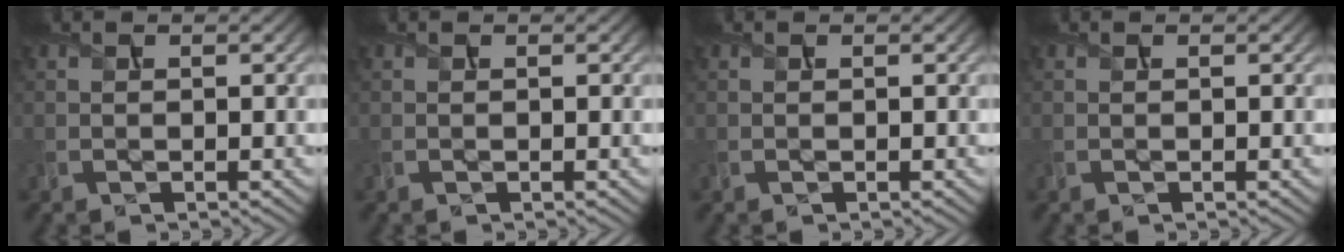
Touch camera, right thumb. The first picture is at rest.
{"total": 0.0}
{"total": 0.0}
{"total": 0.0}